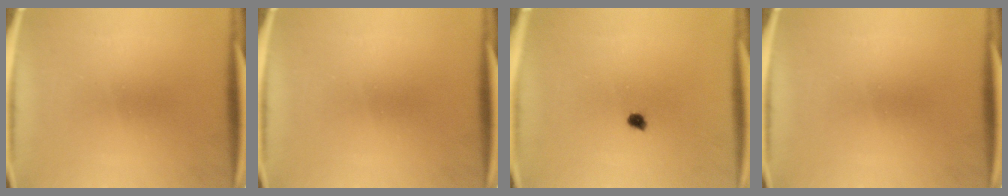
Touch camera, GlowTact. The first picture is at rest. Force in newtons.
{"total": 0.0}
{"total": 1.4}
{"total": 0.0}